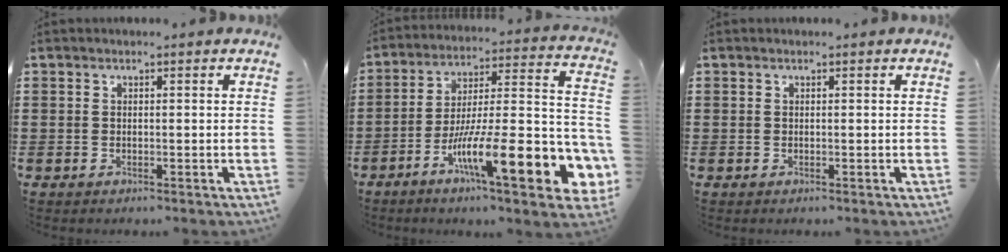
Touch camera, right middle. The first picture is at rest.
{"total": 15.8, "force": [-6.9, 2.5, 14.0], "torque": [-0.228, -0.018, -0.117]}
{"total": 0.0}